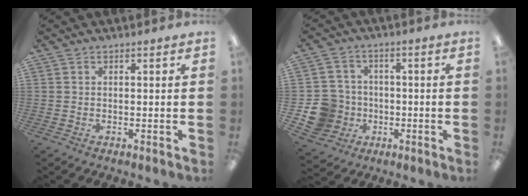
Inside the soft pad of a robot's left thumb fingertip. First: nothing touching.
{"total": 10.4, "force": [-2.8, 9.6, 2.7], "torque": [-0.078, 0.030, -0.041]}